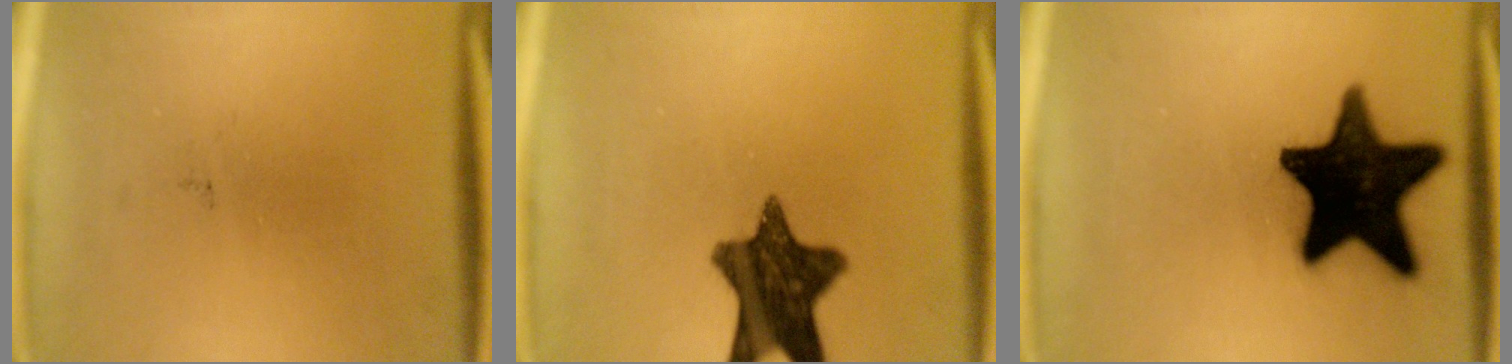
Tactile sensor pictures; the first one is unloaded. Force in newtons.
{"total": 12.3}
{"total": 20.0}